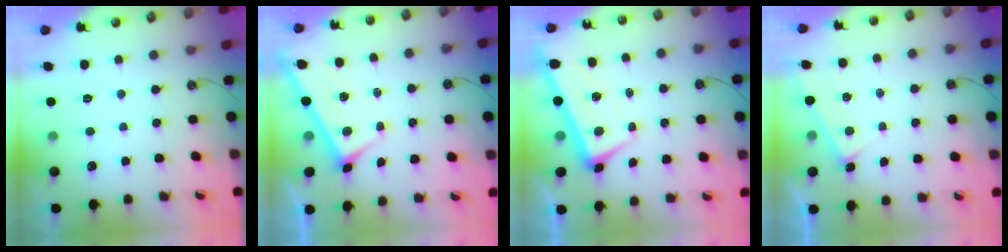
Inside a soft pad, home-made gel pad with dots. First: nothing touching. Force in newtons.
{"total": 3.0, "press": 3.0, "slide": 0.2}
{"total": 2.0, "press": 1.8, "slide": 0.8}
{"total": 7.0, "press": 7.0, "slide": 0.2}